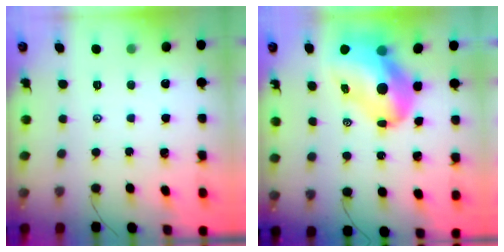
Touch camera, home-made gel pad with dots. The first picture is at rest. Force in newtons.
{"total": 15.4, "press": 14.7, "slide": 4.6}